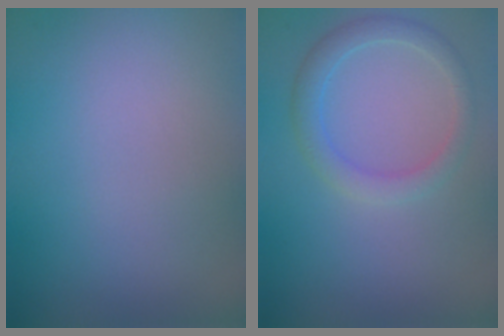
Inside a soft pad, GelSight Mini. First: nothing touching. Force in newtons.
{"total": 2.4, "press": 2.4, "slide": 0.1}